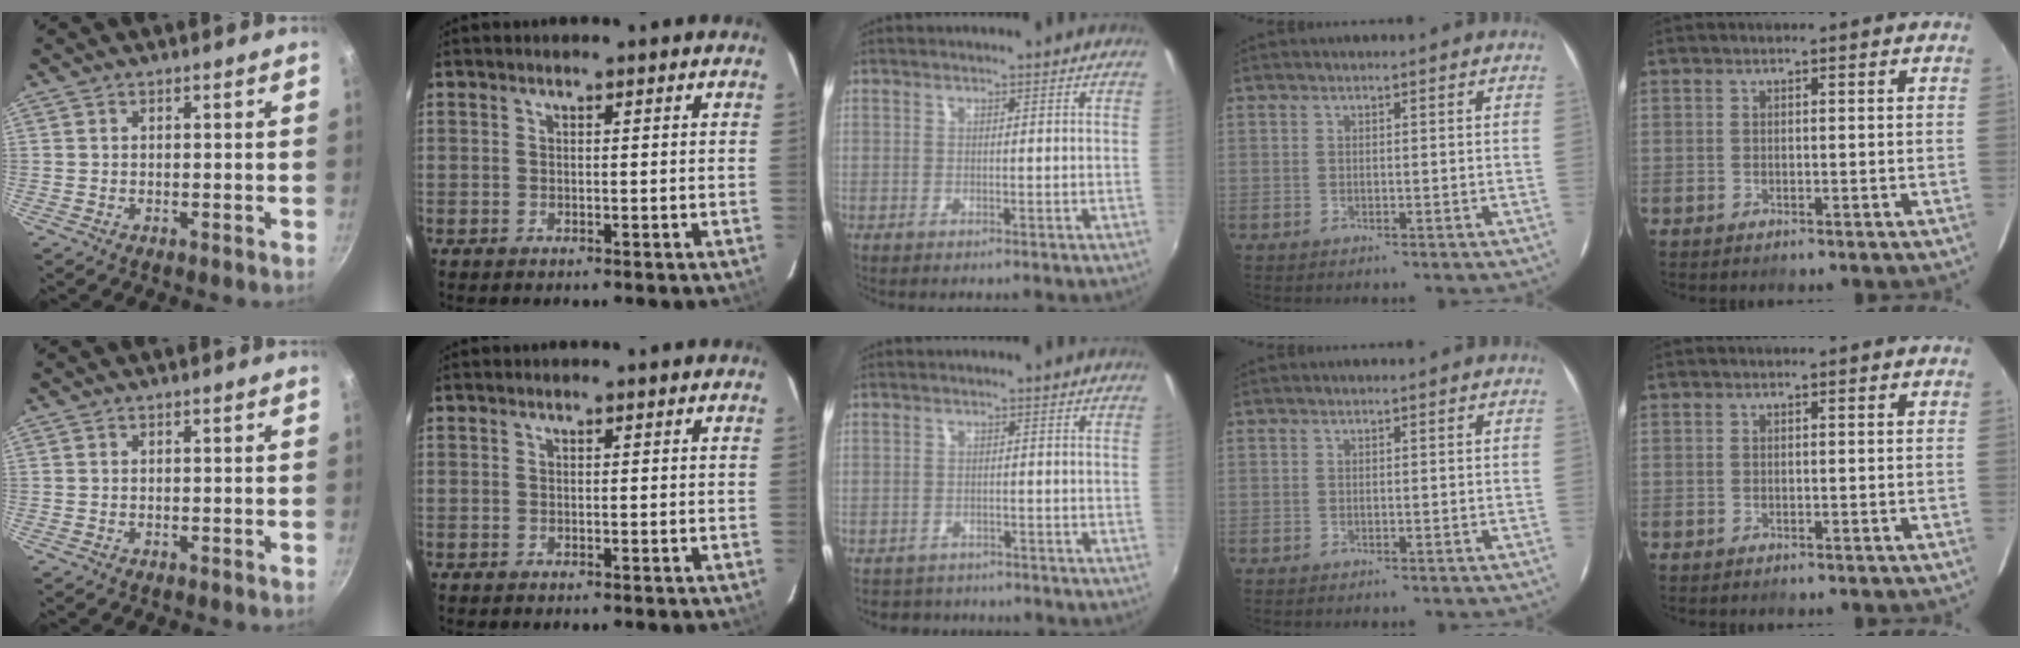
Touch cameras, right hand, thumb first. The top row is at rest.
{"middle": {"total": 4.5, "force": [-3.9, 2.3, 0.4], "torque": [-0.019, -0.003, -0.062]}}